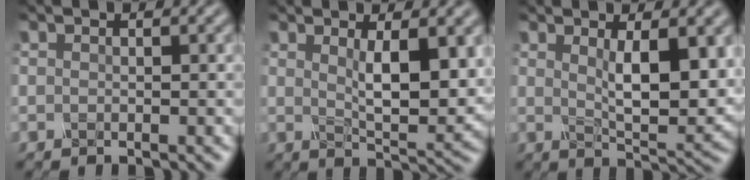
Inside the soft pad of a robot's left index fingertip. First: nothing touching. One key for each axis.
{"total": 5.4, "fx": 1.5, "fy": 1.5, "fz": 4.9, "tx": -0.081, "ty": -0.008, "tz": 0.032}
{"total": 6.1, "fx": 1.5, "fy": 1.7, "fz": 5.6, "tx": -0.088, "ty": -0.008, "tz": 0.032}